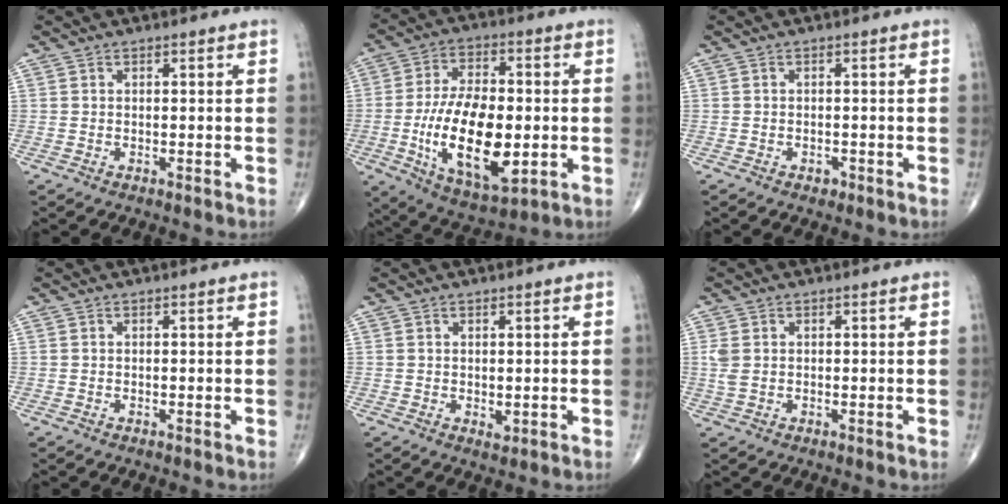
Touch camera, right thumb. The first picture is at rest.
{"total": 19.4, "force": [-3.1, 9.4, 16.7], "torque": [-0.284, 0.001, -0.043]}
{"total": 1.0, "force": [-0.6, 0.7, 0.4], "torque": [-0.002, 0.003, -0.009]}
{"total": 0.0}
{"total": 1.2, "force": [0.0, 0.7, 1.0], "torque": [-0.012, -0.004, 0.004]}
{"total": 2.4, "force": [0.4, 1.6, 1.7], "torque": [-0.049, 0.004, 0.010]}